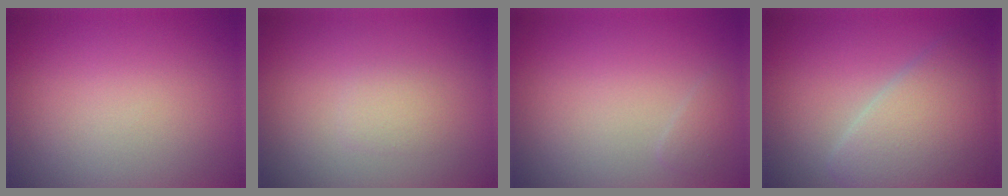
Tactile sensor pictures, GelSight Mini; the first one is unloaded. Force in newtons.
{"total": 1.0, "press": 1.0, "slide": 0.0}
{"total": 0.9, "press": 0.9, "slide": 0.0}
{"total": 5.9, "press": 5.9, "slide": 0.3}